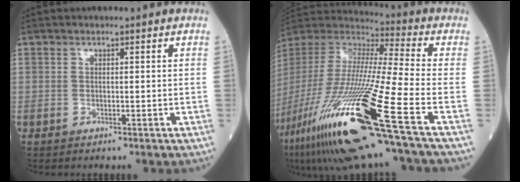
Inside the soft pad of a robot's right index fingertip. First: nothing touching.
{"total": 31.8, "force": [-16.7, 1.4, 27.1], "torque": [-0.579, -0.075, -0.317]}